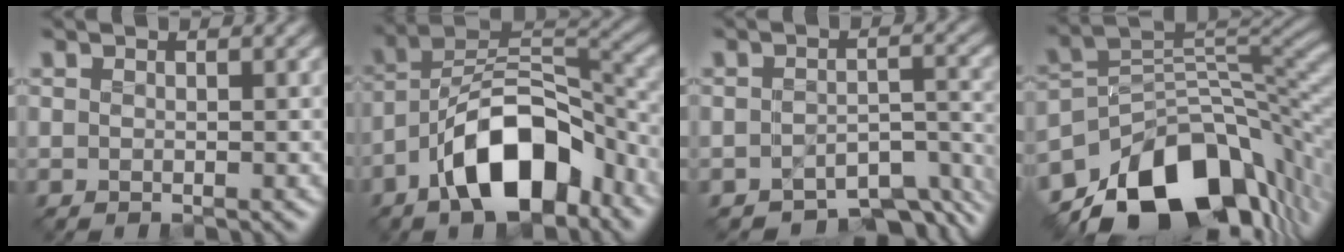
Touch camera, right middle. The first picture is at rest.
{"total": 10.4, "force": [-6.0, 4.4, 7.2], "torque": [-0.109, 0.019, -0.114]}
{"total": 5.8, "force": [-5.0, 1.9, 2.1], "torque": [-0.017, -0.011, -0.068]}
{"total": 14.1, "force": [-8.2, 7.8, 8.4], "torque": [-0.144, 0.008, -0.142]}